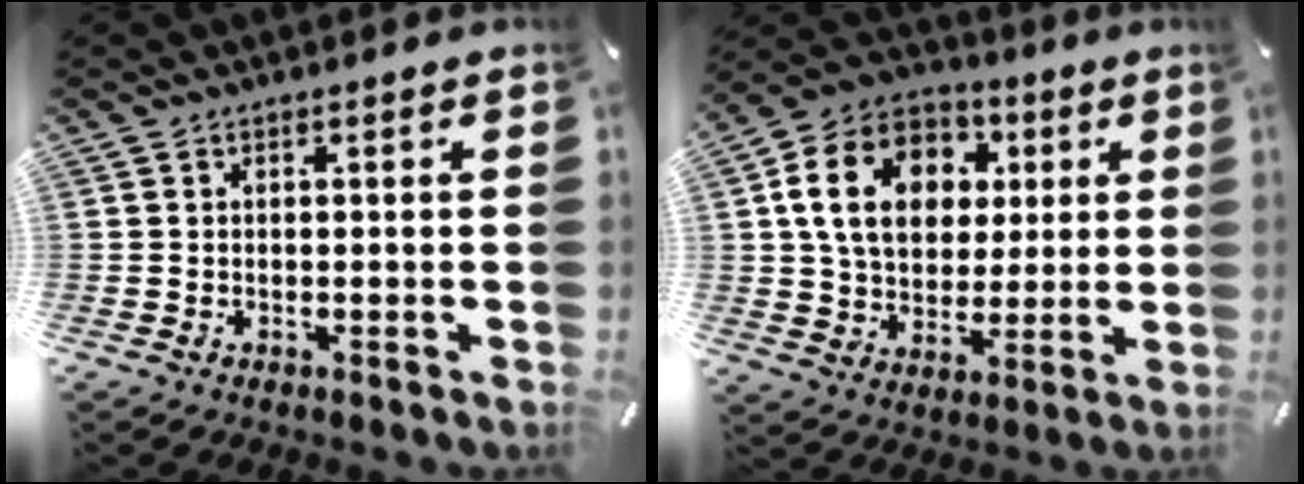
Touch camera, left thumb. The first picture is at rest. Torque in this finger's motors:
{"motor_torque": [2.51, 2.50, 1.52, -1.25, 0.44]}